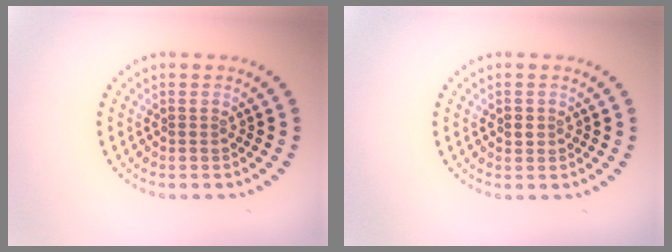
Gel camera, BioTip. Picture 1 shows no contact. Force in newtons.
{"total": 1.0, "press": 0.9, "slide": 0.5}